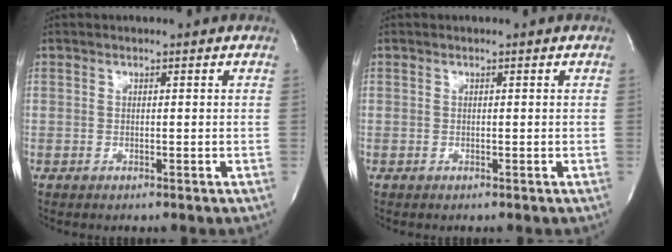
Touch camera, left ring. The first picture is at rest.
{"total": 0.0}